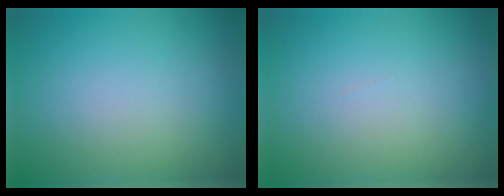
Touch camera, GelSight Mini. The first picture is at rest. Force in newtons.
{"total": 0.0}